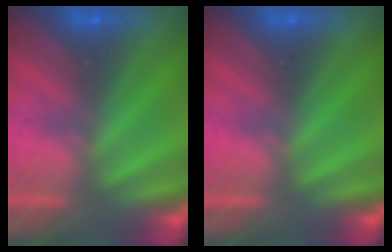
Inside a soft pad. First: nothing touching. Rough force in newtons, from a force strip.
{"total": 0.0}